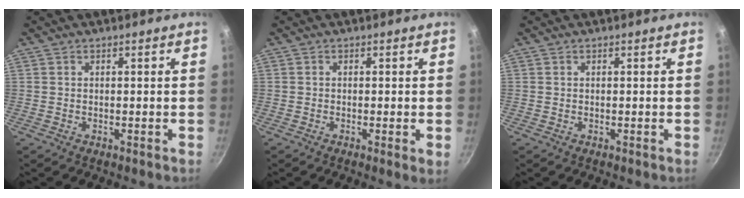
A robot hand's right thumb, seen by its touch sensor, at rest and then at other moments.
{"total": 1.7, "force": [-0.3, 0.2, 1.7], "torque": [-0.027, -0.006, -0.007]}
{"total": 0.0}